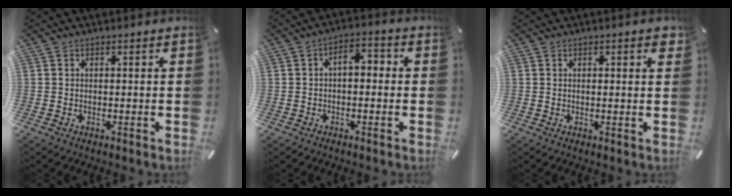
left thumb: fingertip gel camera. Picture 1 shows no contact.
{"total": 4.4, "force": [-0.9, 2.5, 3.6], "torque": [-0.059, 0.017, -0.023]}
{"total": 1.7, "force": [0.7, 0.4, 1.5], "torque": [-0.021, 0.000, 0.009]}